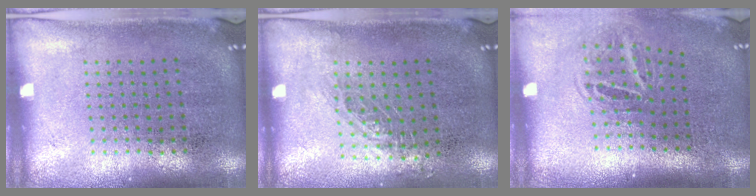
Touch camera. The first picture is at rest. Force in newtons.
{"total": 0.8, "press": 0.8, "slide": 0.2}
{"total": 1.8, "press": 1.2, "slide": 1.3}